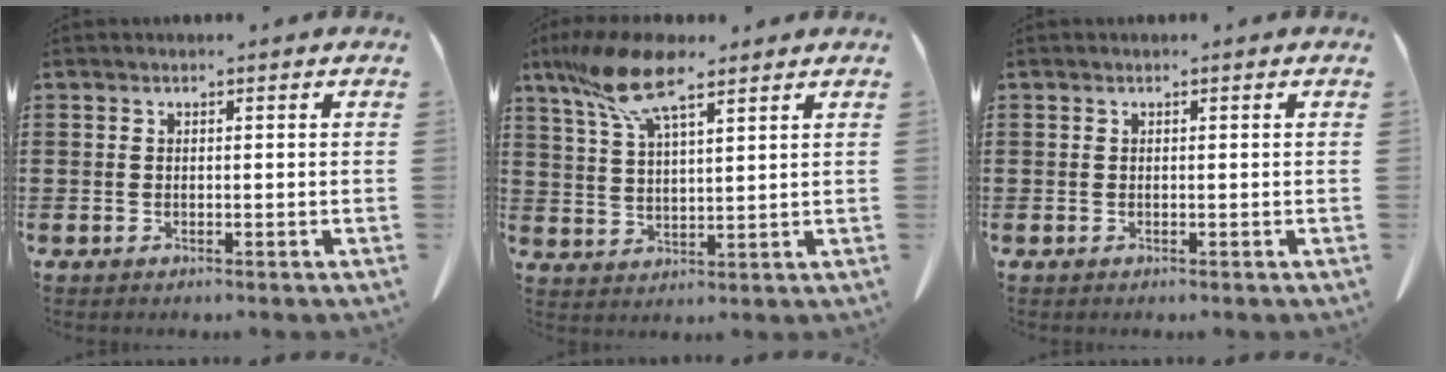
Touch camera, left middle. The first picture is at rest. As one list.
[{"total": 10.3, "force": [6.9, 2.9, 7.1], "torque": [-0.163, -0.008, 0.124]}, {"total": 0.0}]